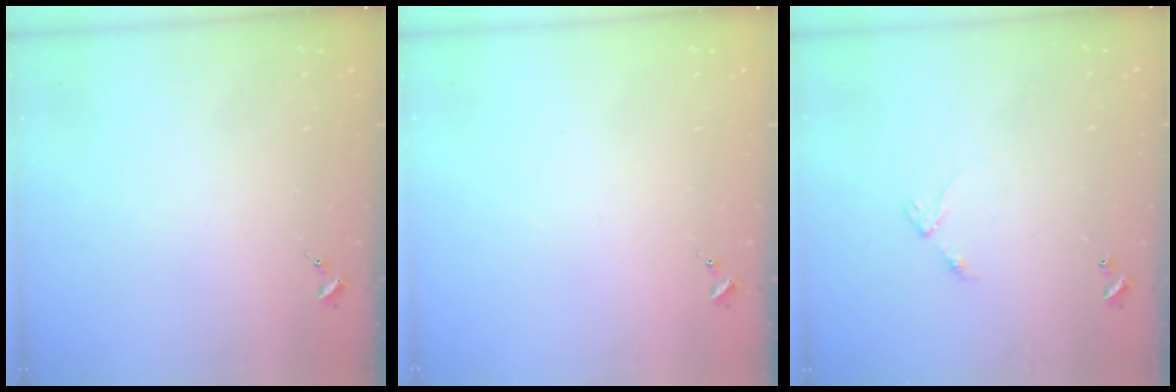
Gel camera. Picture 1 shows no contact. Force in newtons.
{"total": 0.0}
{"total": 4.7, "press": 4.7, "slide": 0.4}